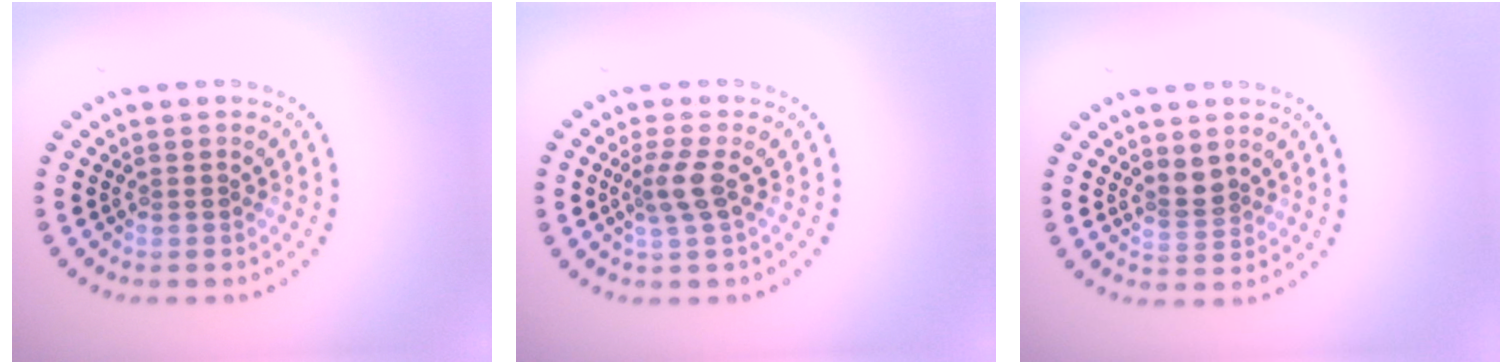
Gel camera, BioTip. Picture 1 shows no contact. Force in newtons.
{"total": 2.3, "press": 1.9, "slide": 1.4}
{"total": 2.0, "press": 1.6, "slide": 1.2}